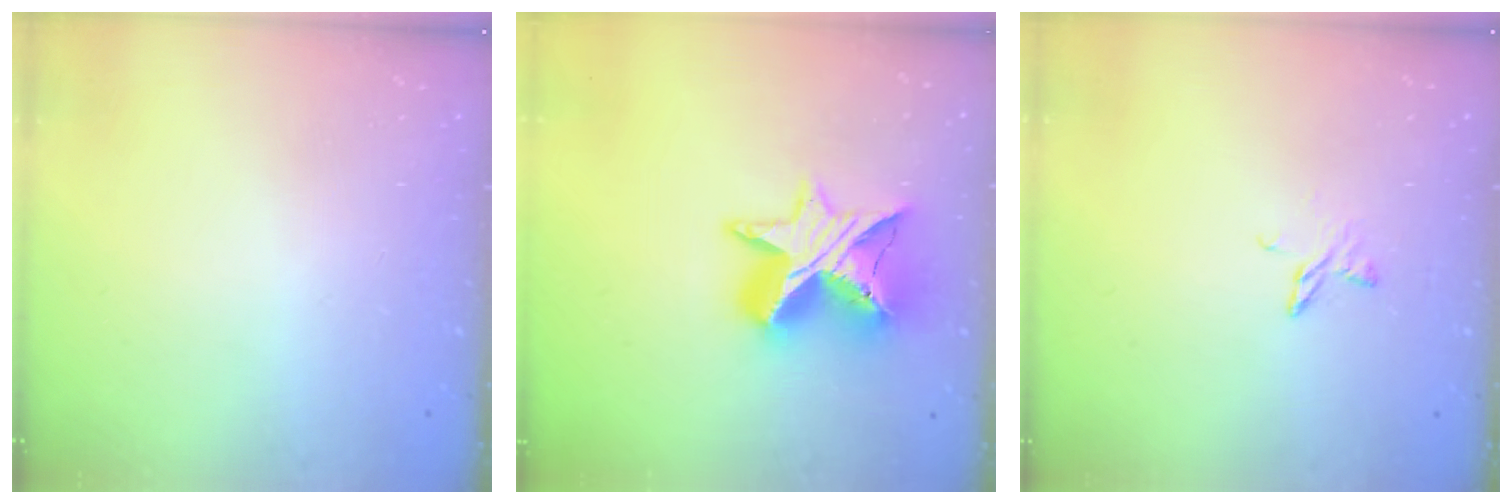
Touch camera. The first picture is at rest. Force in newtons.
{"total": 16.2, "press": 16.2, "slide": 1.2}
{"total": 5.4, "press": 5.3, "slide": 0.5}